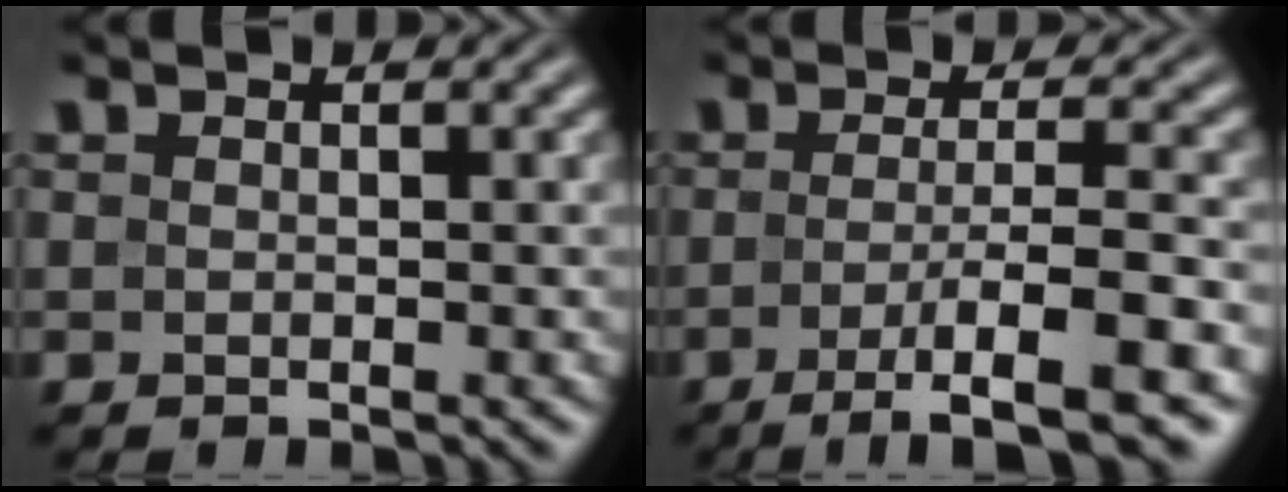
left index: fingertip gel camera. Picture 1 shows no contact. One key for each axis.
{"total": 6.8, "fx": -3.0, "fy": 1.2, "fz": 6.0, "tx": -0.089, "ty": -0.004, "tz": -0.053}